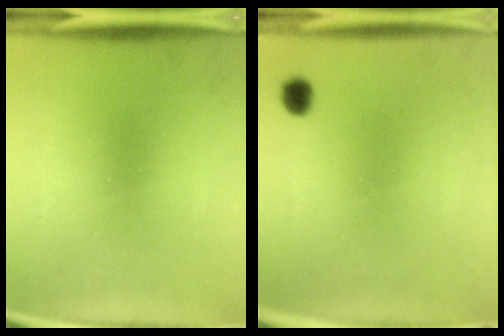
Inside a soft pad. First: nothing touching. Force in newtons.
{"total": 2.3}